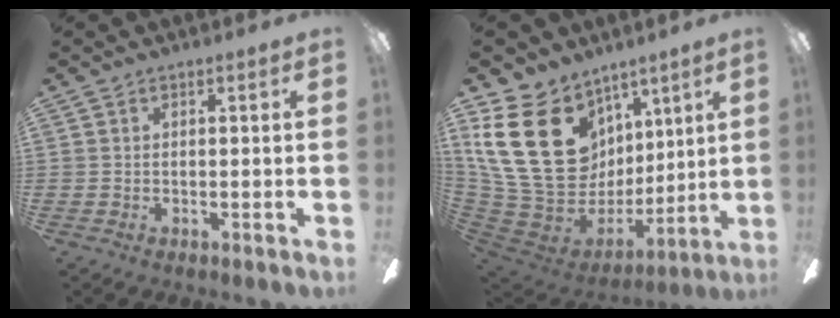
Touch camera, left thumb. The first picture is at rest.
{"total": 28.4, "force": [8.6, 21.0, 17.1], "torque": [-0.358, -0.041, 0.187]}